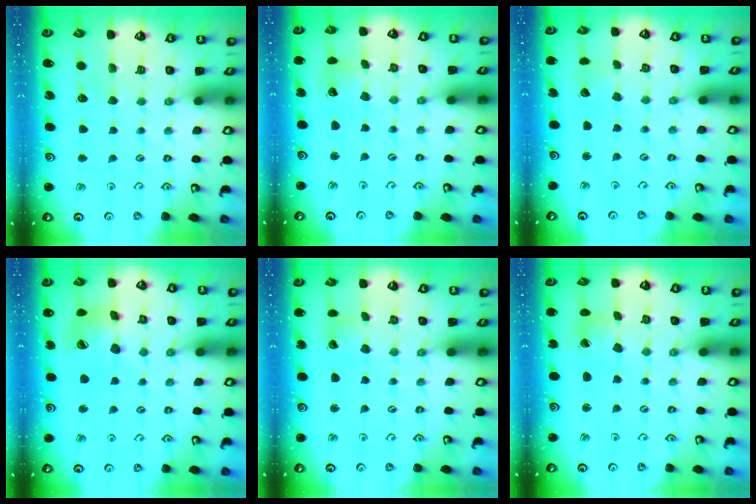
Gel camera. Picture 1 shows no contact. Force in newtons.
{"total": 2.9, "press": 2.9, "slide": 0.1}
{"total": 2.5, "press": 2.5, "slide": 0.2}
{"total": 15.2, "press": 15.1, "slide": 2.0}
{"total": 2.7, "press": 2.7, "slide": 0.3}
{"total": 1.7, "press": 1.6, "slide": 0.2}